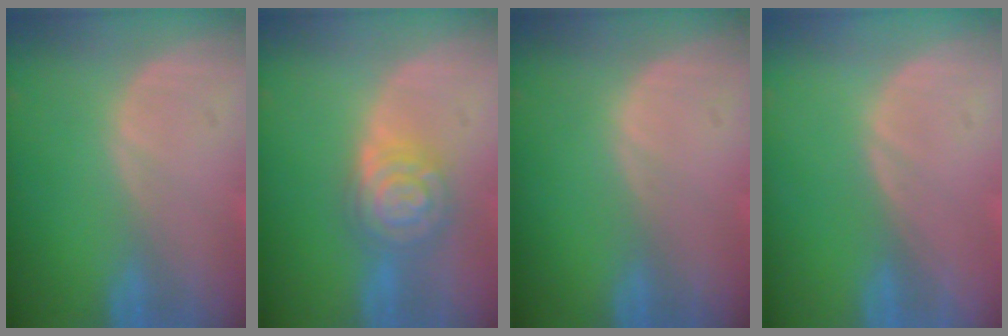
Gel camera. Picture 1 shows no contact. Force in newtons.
{"total": 6.6, "press": 6.6, "slide": 0.4}
{"total": 0.0}
{"total": 0.0}